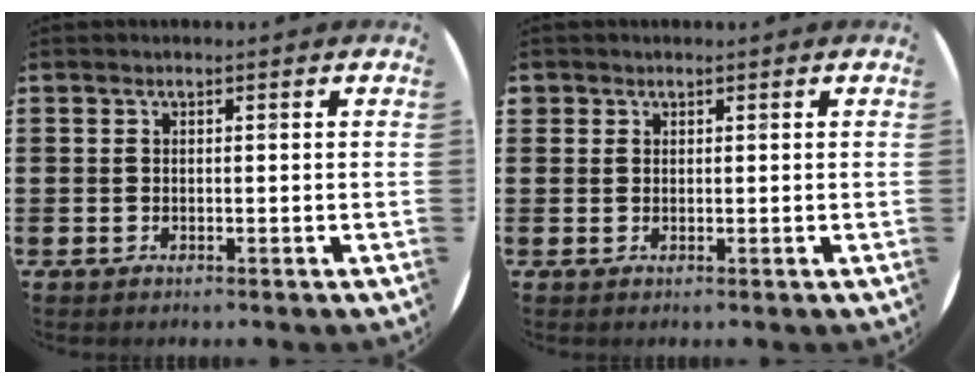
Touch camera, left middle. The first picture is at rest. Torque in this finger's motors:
{"motor_torque": [0.06, 0.00, -0.04, 0.00]}